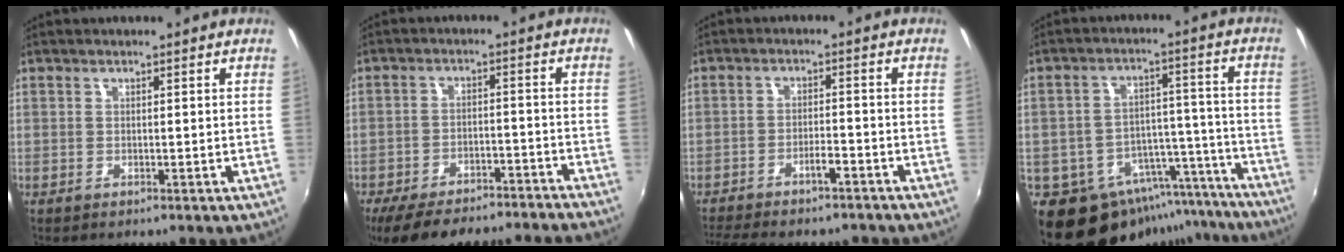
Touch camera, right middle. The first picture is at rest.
{"total": 18.7, "force": [-16.7, 3.2, 8.0], "torque": [-0.156, -0.018, -0.224]}
{"total": 7.7, "force": [-6.7, 1.3, 3.6], "torque": [-0.080, -0.004, -0.101]}
{"total": 15.2, "force": [-12.7, 7.3, 4.1], "torque": [-0.065, 0.040, -0.162]}